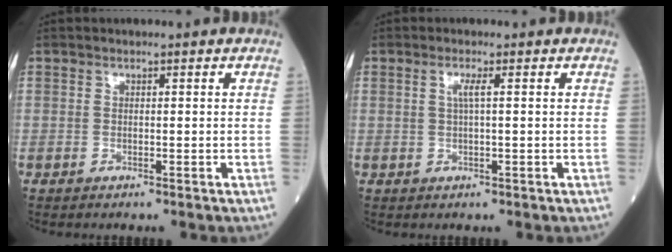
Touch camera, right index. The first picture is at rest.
{"total": 1.5, "force": [0.3, -0.2, 1.5], "torque": [-0.032, 0.001, 0.004]}